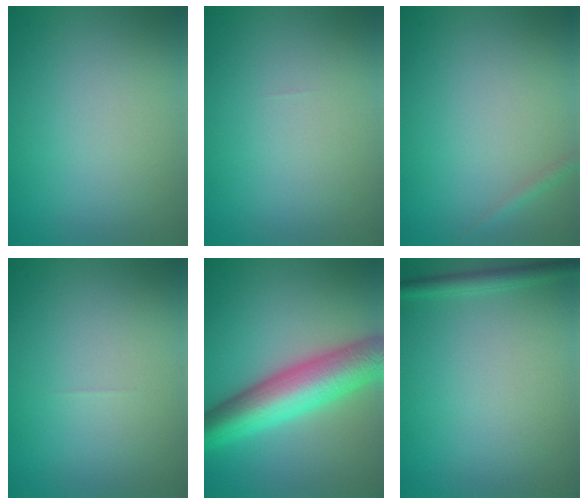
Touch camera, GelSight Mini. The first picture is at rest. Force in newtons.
{"total": 0.0}
{"total": 0.8, "press": 0.7, "slide": 0.1}
{"total": 0.0}
{"total": 9.1, "press": 9.0, "slide": 0.4}
{"total": 1.5, "press": 1.5, "slide": 0.1}